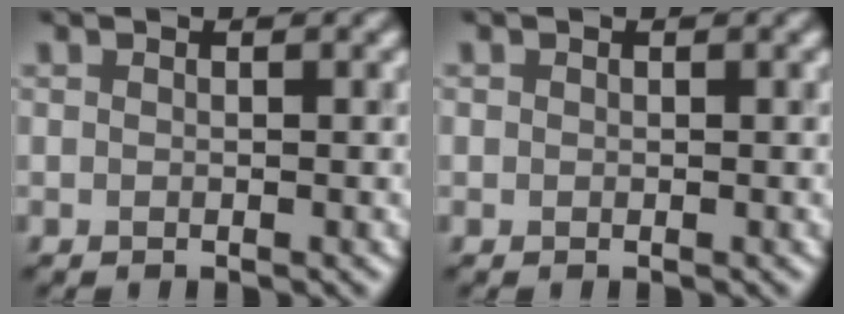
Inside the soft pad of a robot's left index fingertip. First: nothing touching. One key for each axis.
{"total": 0.0}